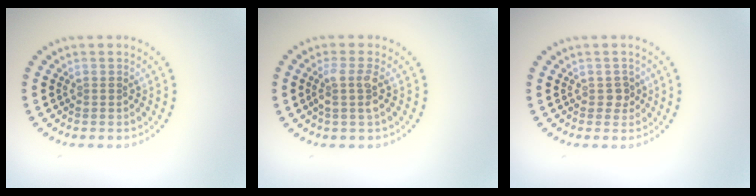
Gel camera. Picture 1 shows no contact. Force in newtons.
{"total": 2.1, "press": 1.6, "slide": 1.3}
{"total": 1.1, "press": 1.0, "slide": 0.4}